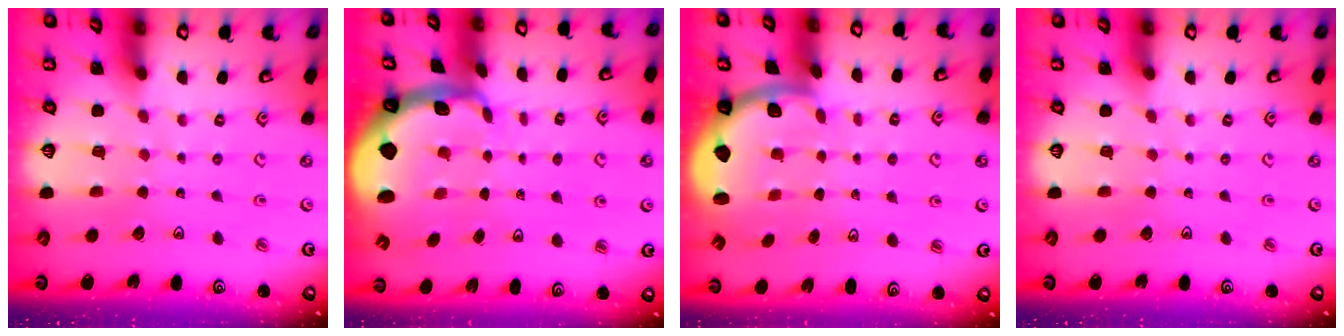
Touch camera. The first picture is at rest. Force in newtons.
{"total": 1.7, "press": 1.6, "slide": 0.4}
{"total": 2.0, "press": 2.0, "slide": 0.5}
{"total": 0.0}